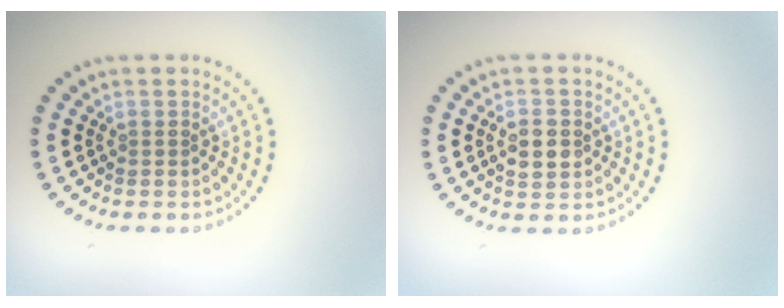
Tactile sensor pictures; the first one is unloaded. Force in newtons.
{"total": 2.3, "press": 2.3, "slide": 0.2}